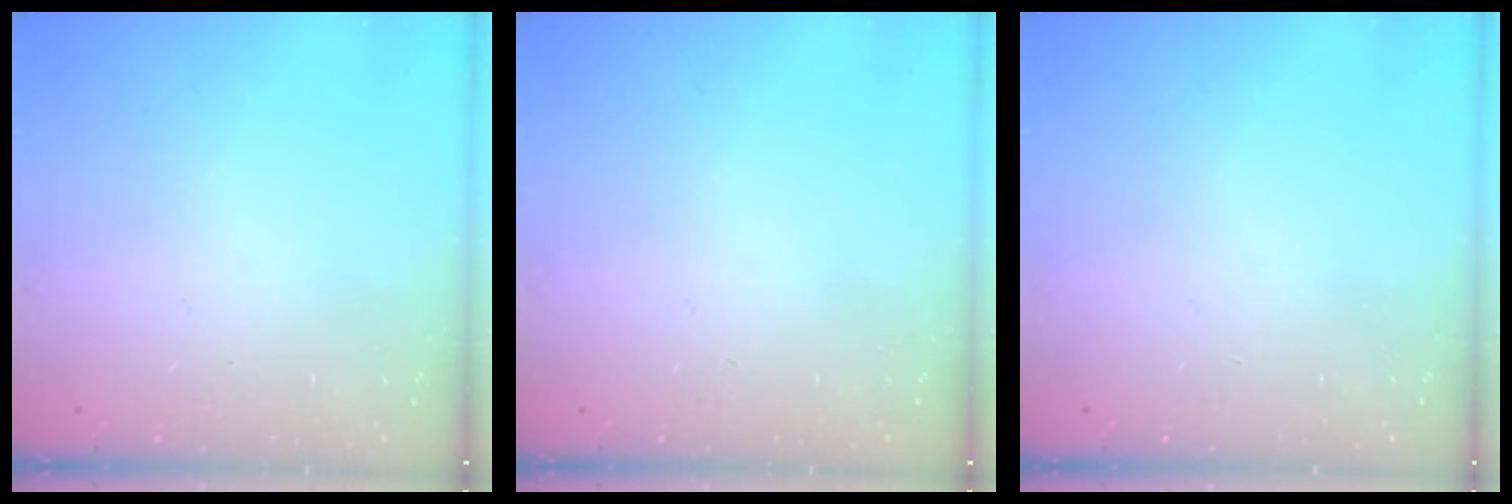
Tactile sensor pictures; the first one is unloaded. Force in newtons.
{"total": 0.0}
{"total": 0.0}